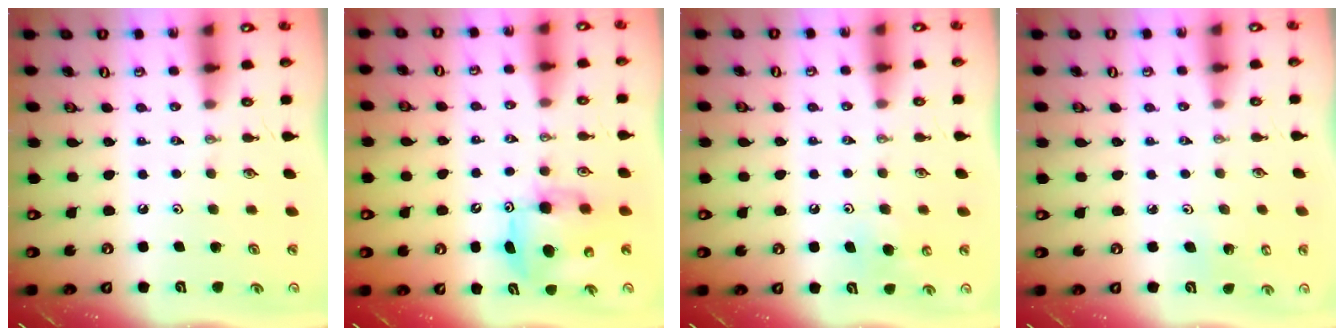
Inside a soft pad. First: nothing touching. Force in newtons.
{"total": 7.8, "press": 7.7, "slide": 0.7}
{"total": 6.9, "press": 6.9, "slide": 0.9}
{"total": 2.8, "press": 2.7, "slide": 0.5}